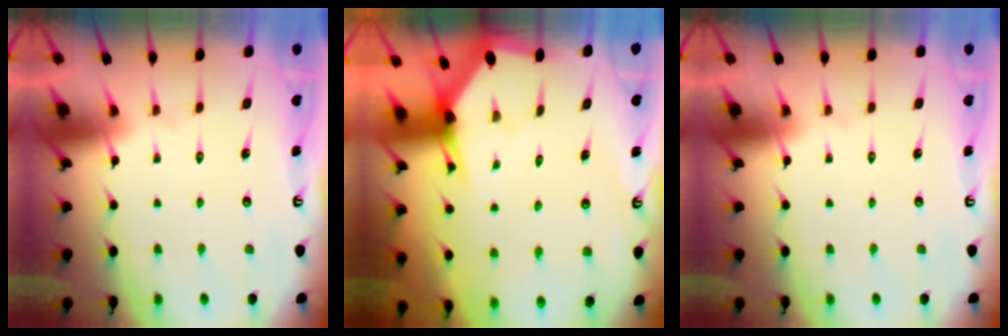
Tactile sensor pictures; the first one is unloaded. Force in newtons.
{"total": 2.9, "press": 2.9, "slide": 0.1}
{"total": 0.0}